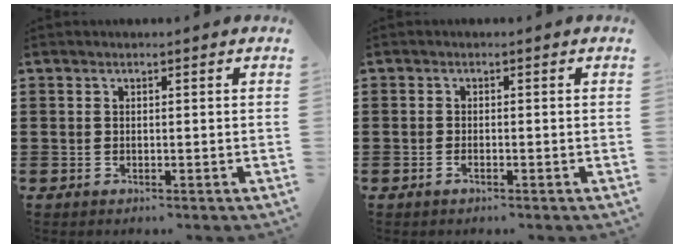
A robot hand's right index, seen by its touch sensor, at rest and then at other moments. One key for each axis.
{"total": 0.7, "fx": -0.6, "fy": 0.0, "fz": 0.4, "tx": -0.010, "ty": -0.005, "tz": -0.010}